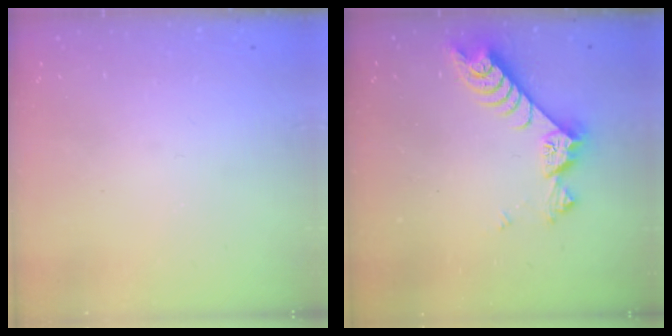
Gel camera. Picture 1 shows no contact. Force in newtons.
{"total": 7.6, "press": 7.5, "slide": 1.0}